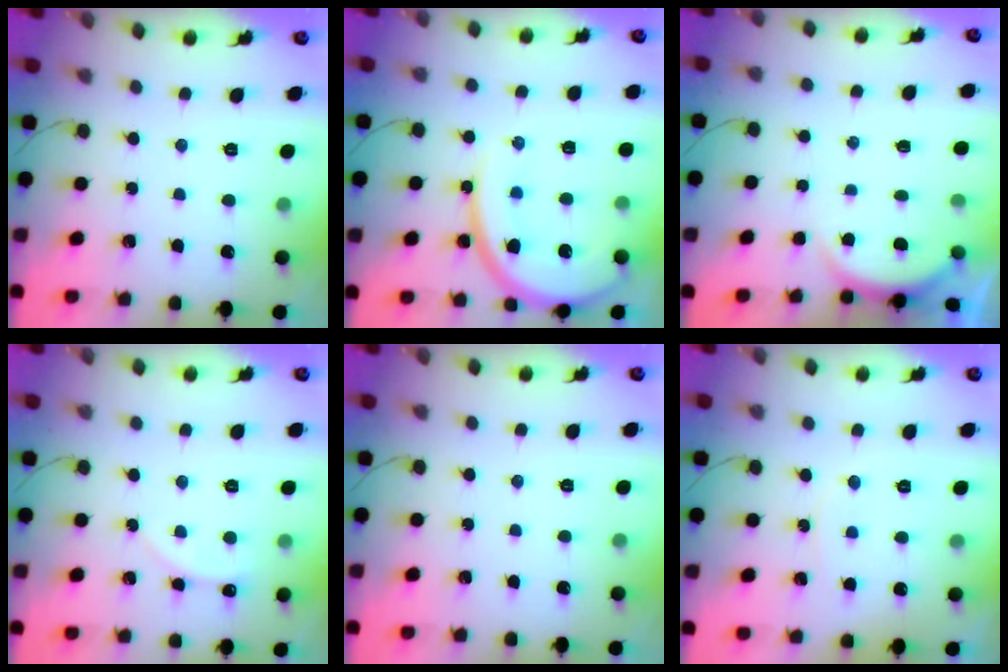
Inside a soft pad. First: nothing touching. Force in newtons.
{"total": 14.8, "press": 14.7, "slide": 1.4}
{"total": 2.2, "press": 2.2, "slide": 0.6}
{"total": 2.7, "press": 2.7, "slide": 0.4}
{"total": 0.0}
{"total": 4.8, "press": 4.7, "slide": 0.4}